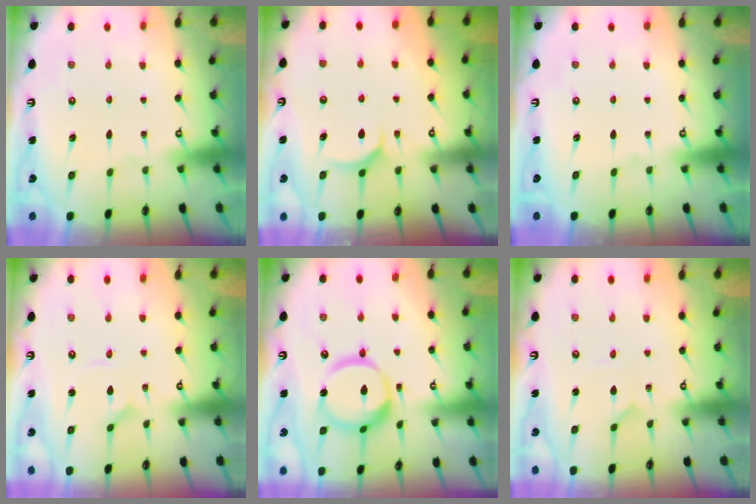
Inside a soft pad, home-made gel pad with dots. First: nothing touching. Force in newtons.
{"total": 5.9, "press": 5.9, "slide": 0.7}
{"total": 0.0}
{"total": 0.8, "press": 0.8, "slide": 0.2}
{"total": 16.6, "press": 16.5, "slide": 1.6}
{"total": 0.0}